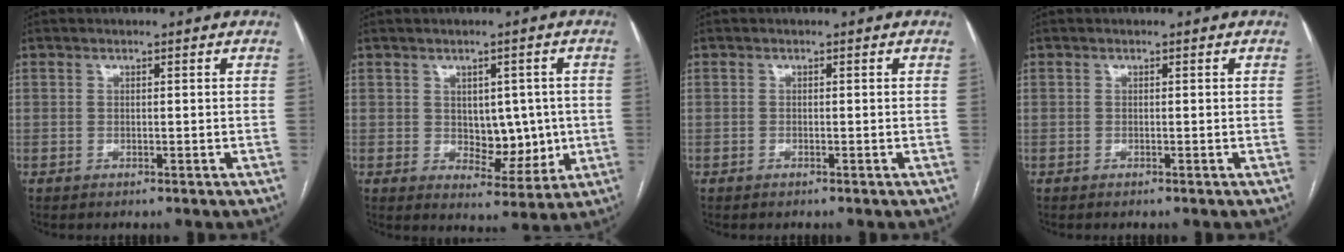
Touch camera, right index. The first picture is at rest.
{"total": 7.1, "force": [0.2, 4.2, 5.7], "torque": [-0.070, 0.002, 0.018]}
{"total": 0.0}
{"total": 0.0}